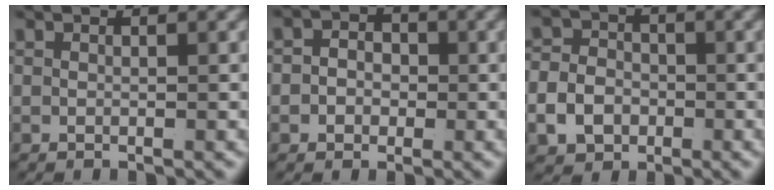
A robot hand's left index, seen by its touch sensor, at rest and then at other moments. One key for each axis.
{"total": 2.9, "fx": -0.6, "fy": 2.6, "fz": 1.1, "tx": -0.015, "ty": -0.006, "tz": -0.016}
{"total": 6.3, "fx": -1.8, "fy": 5.6, "fz": 2.4, "tx": -0.048, "ty": -0.018, "tz": -0.031}